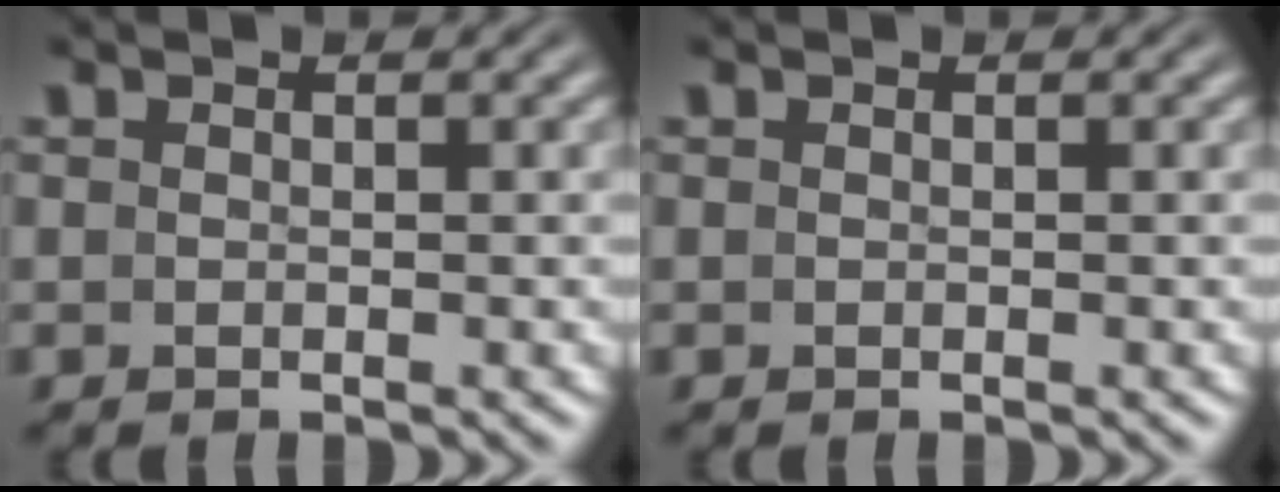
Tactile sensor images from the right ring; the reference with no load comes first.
{"total": 0.0}